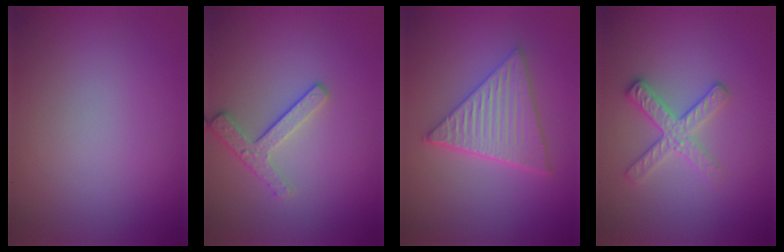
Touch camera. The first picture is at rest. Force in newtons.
{"total": 2.4, "press": 2.3, "slide": 0.8}
{"total": 6.1, "press": 4.6, "slide": 4.1}
{"total": 2.7, "press": 2.6, "slide": 0.9}